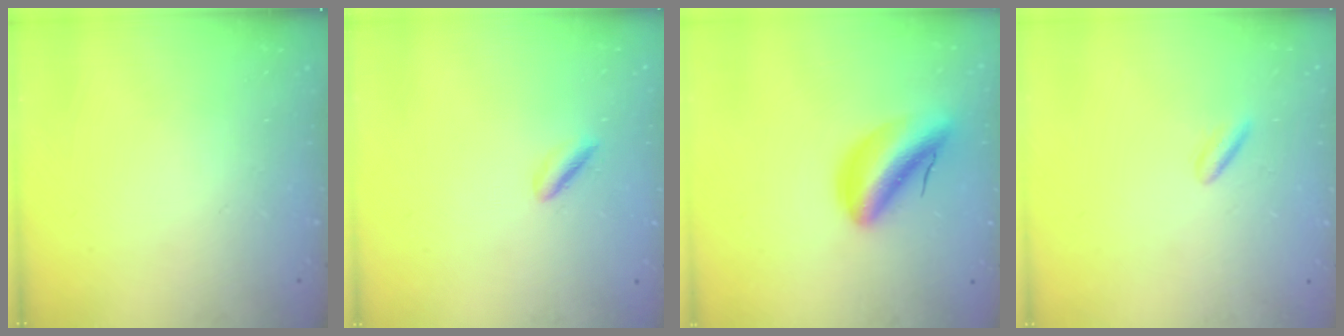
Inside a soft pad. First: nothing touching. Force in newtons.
{"total": 2.2, "press": 2.0, "slide": 1.0}
{"total": 9.4, "press": 8.9, "slide": 3.1}
{"total": 2.5, "press": 2.3, "slide": 1.0}